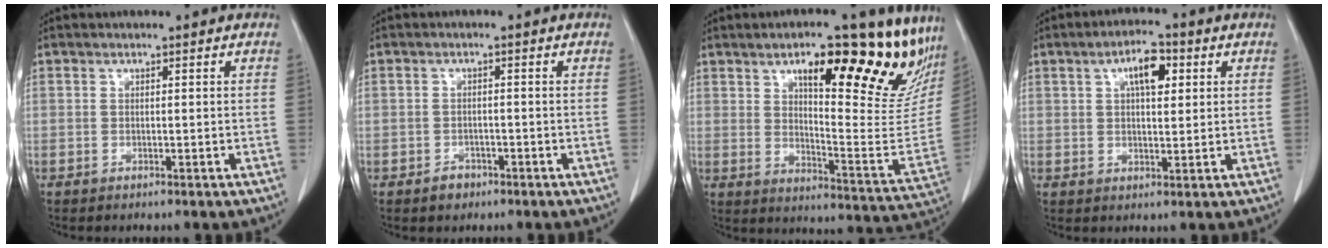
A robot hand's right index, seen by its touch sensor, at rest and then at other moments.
{"total": 2.8, "force": [-1.7, 2.1, 0.8], "torque": [-0.009, 0.005, -0.021]}
{"total": 25.1, "force": [17.4, 7.2, 16.6], "torque": [-0.214, -0.012, 0.228]}
{"total": 6.7, "force": [2.4, 2.7, 5.6], "torque": [-0.100, 0.014, 0.042]}